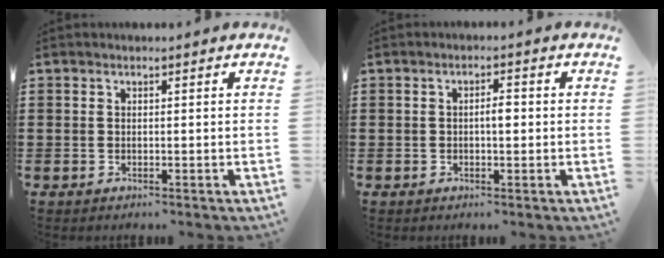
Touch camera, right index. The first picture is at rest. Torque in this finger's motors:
{"motor_torque": [0.53, -0.42, 0.08, 0.05]}